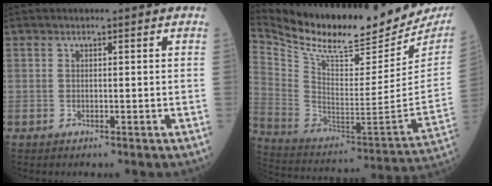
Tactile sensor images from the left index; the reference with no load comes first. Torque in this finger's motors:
{"motor_torque": [0.75, -1.11, 0.13, 0.04]}